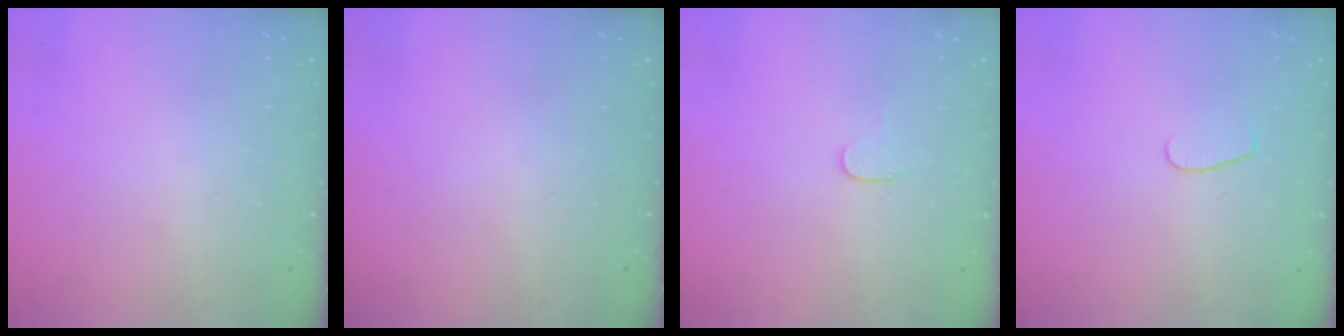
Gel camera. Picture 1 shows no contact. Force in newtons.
{"total": 0.0}
{"total": 4.0, "press": 3.9, "slide": 0.5}
{"total": 4.6, "press": 4.5, "slide": 0.4}